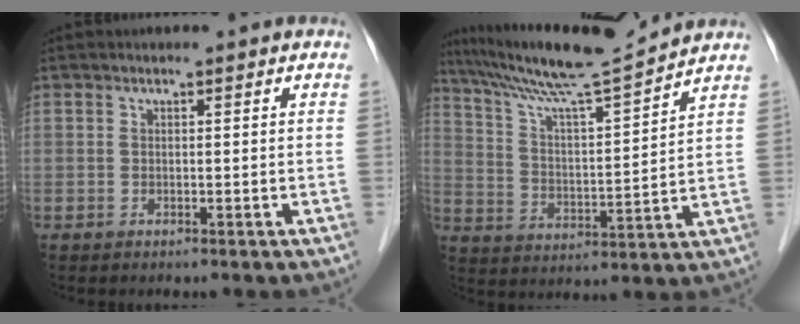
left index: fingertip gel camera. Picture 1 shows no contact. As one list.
[{"total": 13.7, "force": [12.5, -1.6, 5.3], "torque": [-0.104, -0.007, 0.214]}]